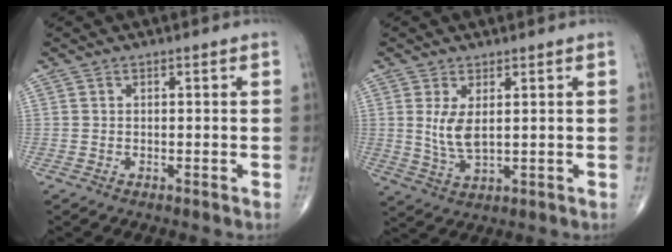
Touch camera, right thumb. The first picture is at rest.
{"total": 5.3, "force": [1.2, 2.2, 4.7], "torque": [-0.094, -0.016, 0.032]}